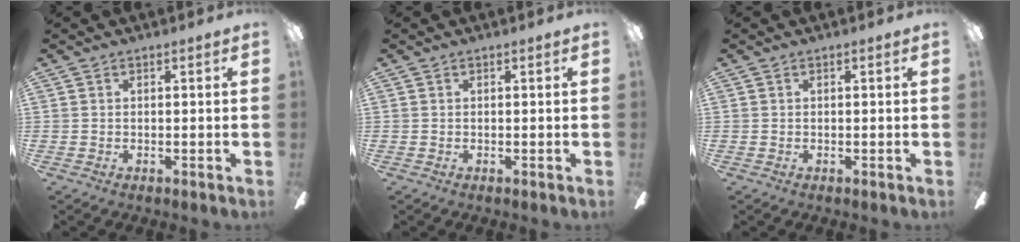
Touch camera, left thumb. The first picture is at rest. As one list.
[{"total": 0.0}, {"total": 0.0}]